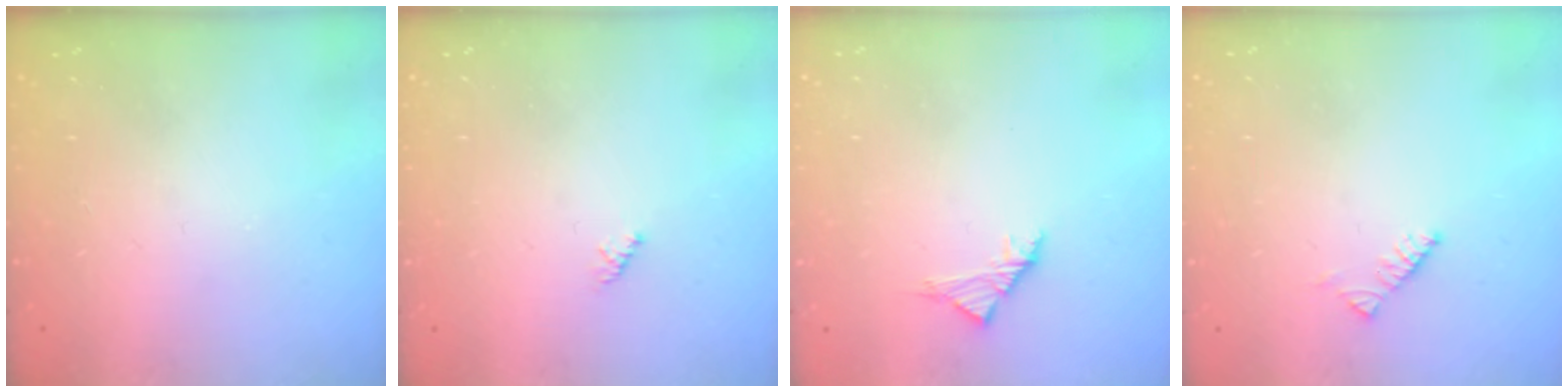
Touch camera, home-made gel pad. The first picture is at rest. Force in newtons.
{"total": 1.5, "press": 1.4, "slide": 0.4}
{"total": 2.8, "press": 2.6, "slide": 0.8}
{"total": 2.9, "press": 2.9, "slide": 0.5}